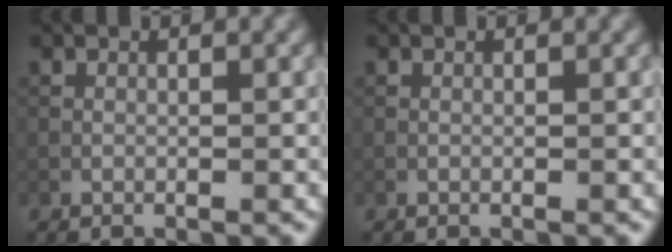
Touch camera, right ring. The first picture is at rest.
{"total": 0.0}